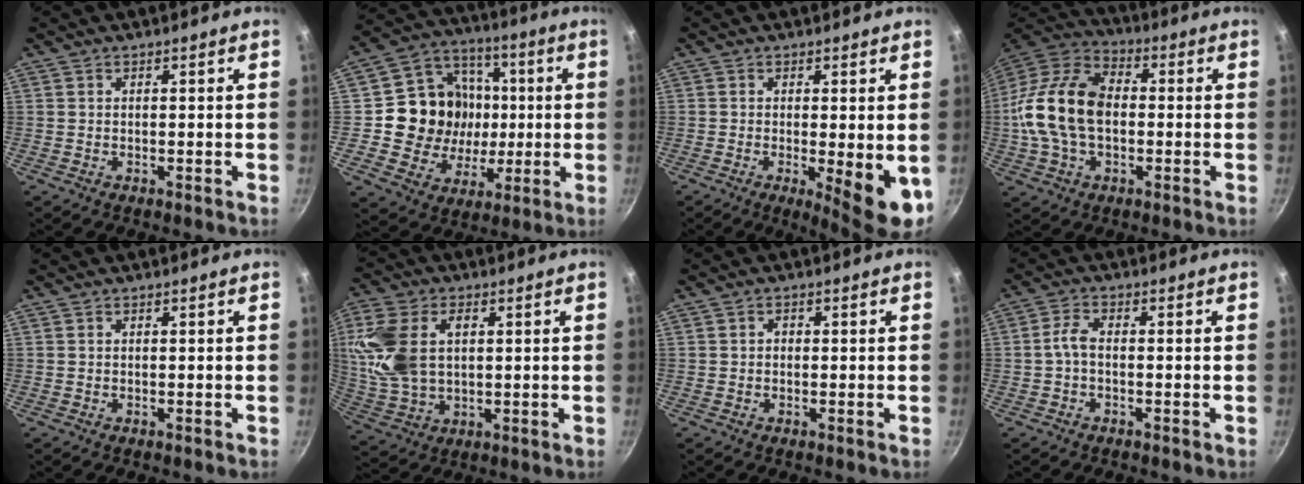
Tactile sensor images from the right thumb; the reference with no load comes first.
{"total": 17.7, "force": [0.5, 15.9, 7.8], "torque": [-0.102, 0.023, 0.010]}
{"total": 8.3, "force": [-1.4, 2.0, 8.0], "torque": [-0.100, -0.010, -0.010]}
{"total": 18.3, "force": [-0.7, 11.9, 13.9], "torque": [-0.250, 0.036, -0.028]}
{"total": 0.0}
{"total": 14.0, "force": [2.9, 9.1, 10.3], "torque": [-0.202, 0.000, 0.060]}
{"total": 1.0, "force": [0.0, 0.9, 0.5], "torque": [-0.006, 0.006, -0.001]}
{"total": 3.2, "force": [-0.8, 1.6, 2.6], "torque": [-0.058, 0.017, -0.022]}